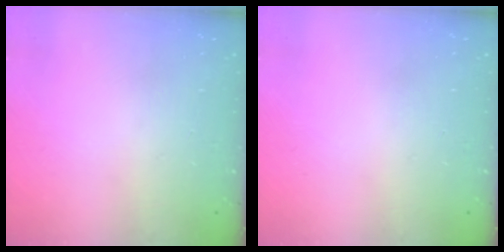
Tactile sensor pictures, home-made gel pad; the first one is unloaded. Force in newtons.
{"total": 0.0}